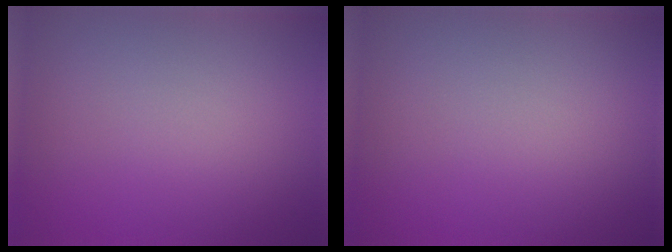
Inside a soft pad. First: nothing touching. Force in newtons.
{"total": 0.0}